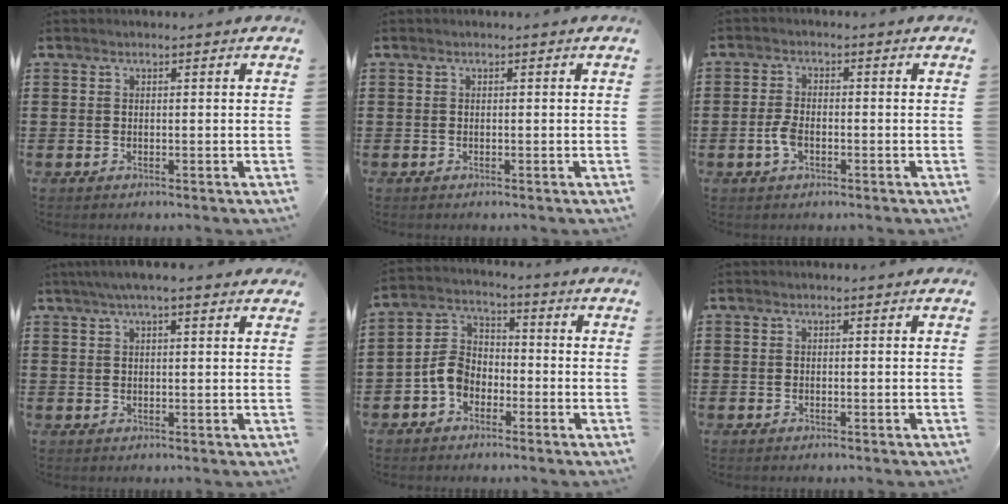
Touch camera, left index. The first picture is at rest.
{"total": 0.0}
{"total": 3.3, "force": [-1.1, 1.6, 2.7], "torque": [-0.071, -0.003, -0.025]}
{"total": 3.6, "force": [2.5, 0.7, 2.4], "torque": [-0.053, 0.006, 0.044]}
{"total": 5.8, "force": [-2.9, 4.2, 2.9], "torque": [-0.084, 0.009, -0.064]}
{"total": 0.0}